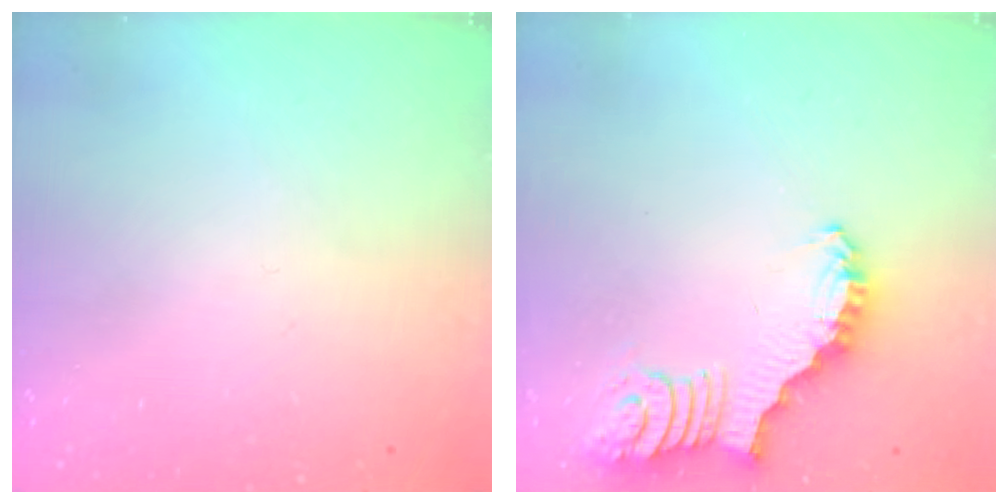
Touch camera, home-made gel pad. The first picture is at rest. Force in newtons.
{"total": 2.7, "press": 2.7, "slide": 0.5}